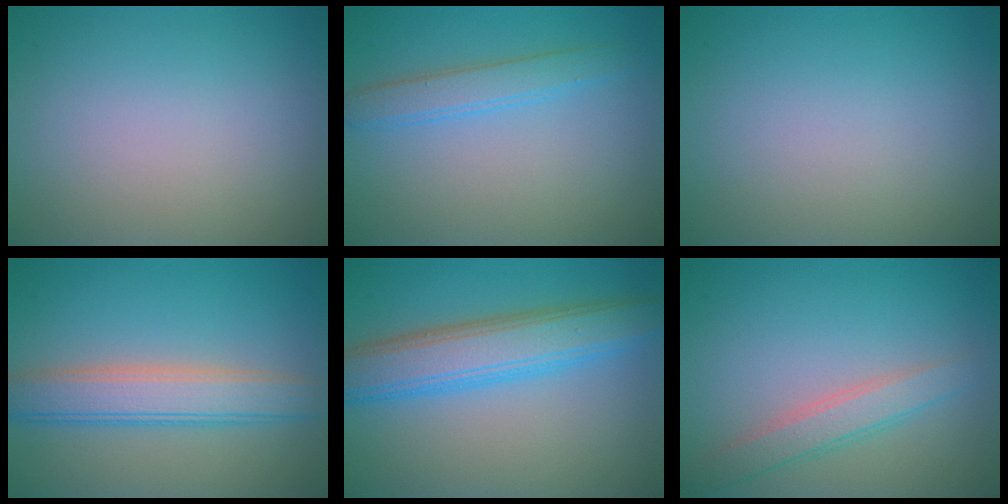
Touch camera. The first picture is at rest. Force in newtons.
{"total": 2.5, "press": 2.5, "slide": 0.1}
{"total": 0.0}
{"total": 5.0, "press": 5.0, "slide": 0.5}
{"total": 6.4, "press": 6.4, "slide": 0.2}
{"total": 2.8, "press": 2.8, "slide": 0.1}